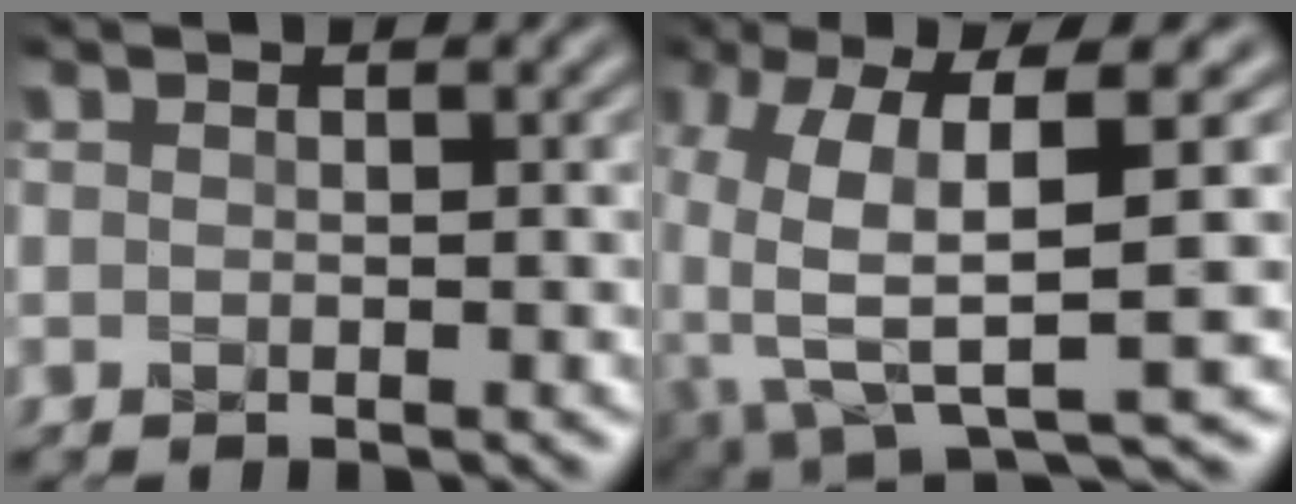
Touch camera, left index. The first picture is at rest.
{"total": 9.0, "force": [-0.7, 2.8, 8.5], "torque": [-0.173, -0.008, -0.013]}